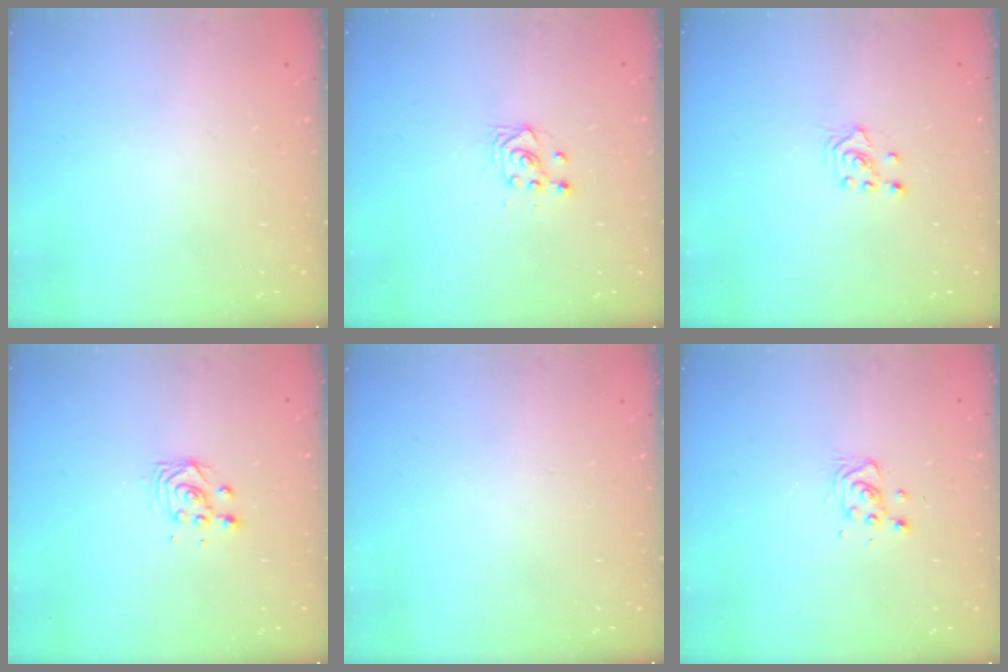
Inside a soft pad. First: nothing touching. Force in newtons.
{"total": 3.2, "press": 3.1, "slide": 0.9}
{"total": 2.6, "press": 2.4, "slide": 0.8}
{"total": 2.8, "press": 2.8, "slide": 0.3}
{"total": 0.0}
{"total": 5.4, "press": 5.3, "slide": 1.2}